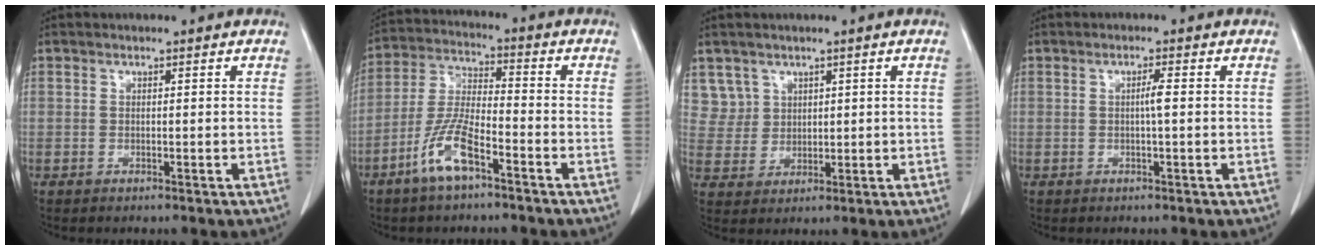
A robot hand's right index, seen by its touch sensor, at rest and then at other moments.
{"total": 9.0, "force": [-5.1, 2.0, 7.1], "torque": [-0.156, -0.003, -0.101]}
{"total": 4.7, "force": [2.7, 3.8, -0.4], "torque": [0.022, 0.002, 0.058]}
{"total": 1.7, "force": [0.0, -0.1, 1.7], "torque": [-0.031, 0.002, 0.000]}